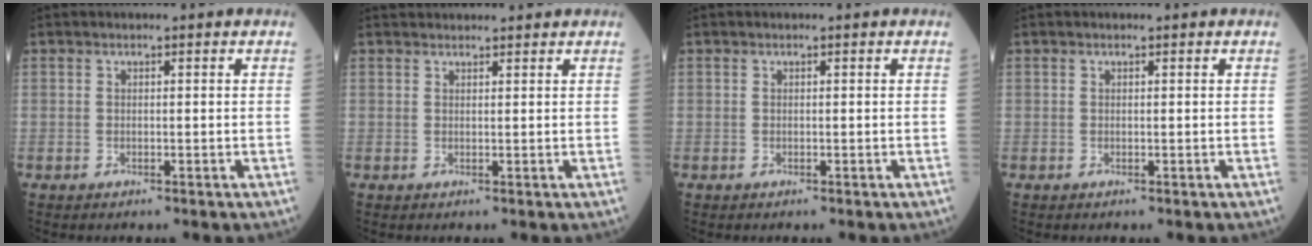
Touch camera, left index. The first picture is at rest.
{"total": 4.7, "force": [4.5, 0.7, 1.0], "torque": [-0.009, 0.035, 0.062]}
{"total": 0.0}
{"total": 0.0}